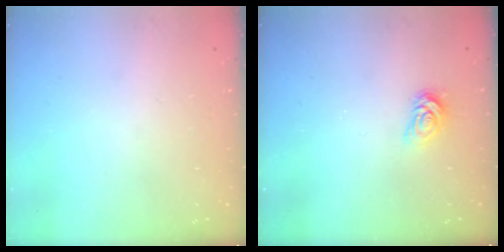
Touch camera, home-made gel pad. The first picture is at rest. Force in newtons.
{"total": 3.9, "press": 3.9, "slide": 0.5}